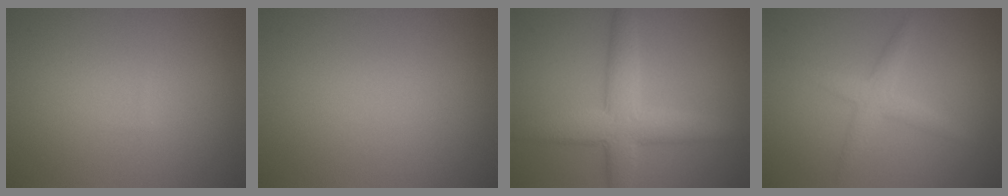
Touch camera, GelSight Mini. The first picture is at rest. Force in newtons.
{"total": 0.0}
{"total": 5.7, "press": 5.7, "slide": 0.2}
{"total": 2.4, "press": 2.4, "slide": 0.1}